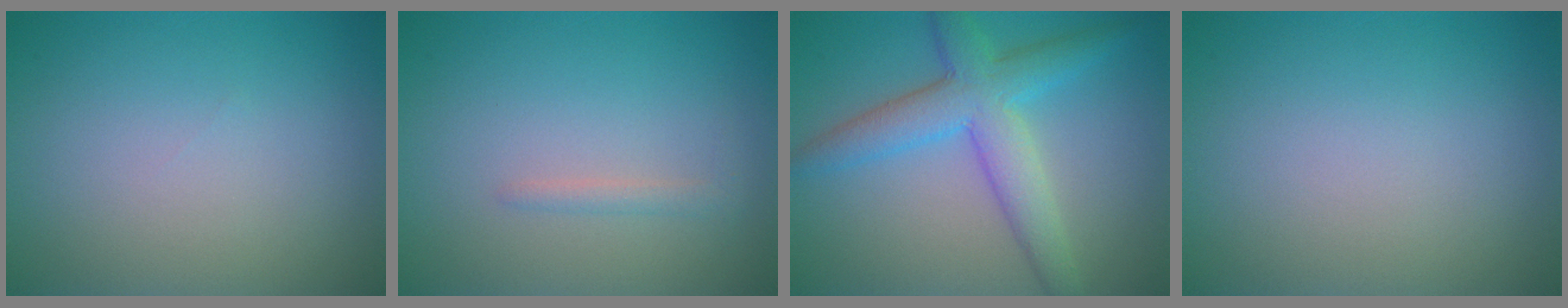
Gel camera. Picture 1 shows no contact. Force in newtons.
{"total": 0.9, "press": 0.9, "slide": 0.1}
{"total": 5.7, "press": 5.7, "slide": 0.2}
{"total": 0.0}